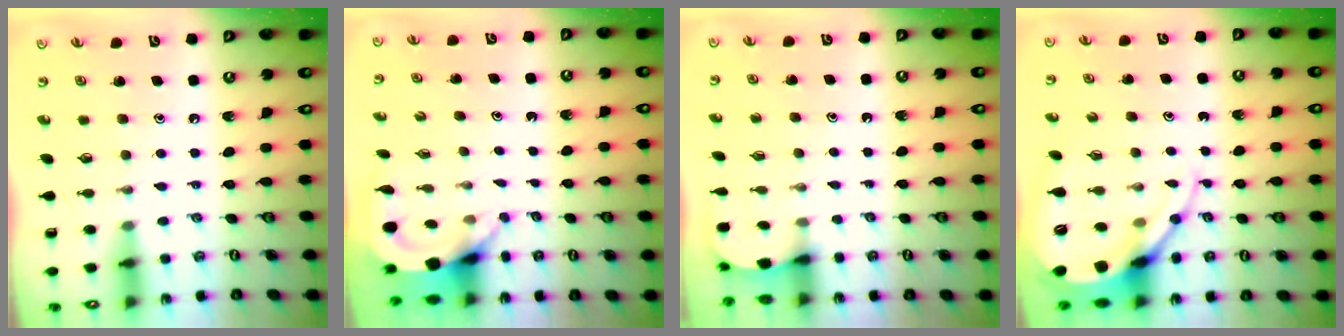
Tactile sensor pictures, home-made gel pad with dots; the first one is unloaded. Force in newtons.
{"total": 3.7, "press": 3.7, "slide": 0.2}
{"total": 2.6, "press": 2.6, "slide": 0.3}
{"total": 9.9, "press": 9.8, "slide": 1.2}